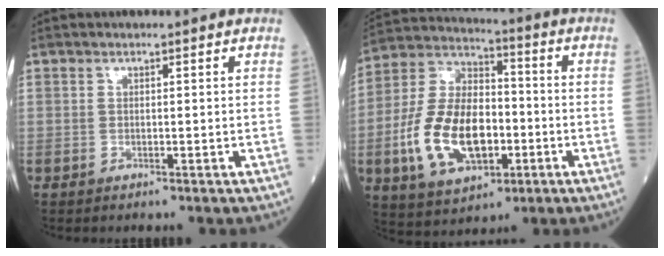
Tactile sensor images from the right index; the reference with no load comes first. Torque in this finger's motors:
{"motor_torque": [1.95, -0.19, 0.60, 0.21]}